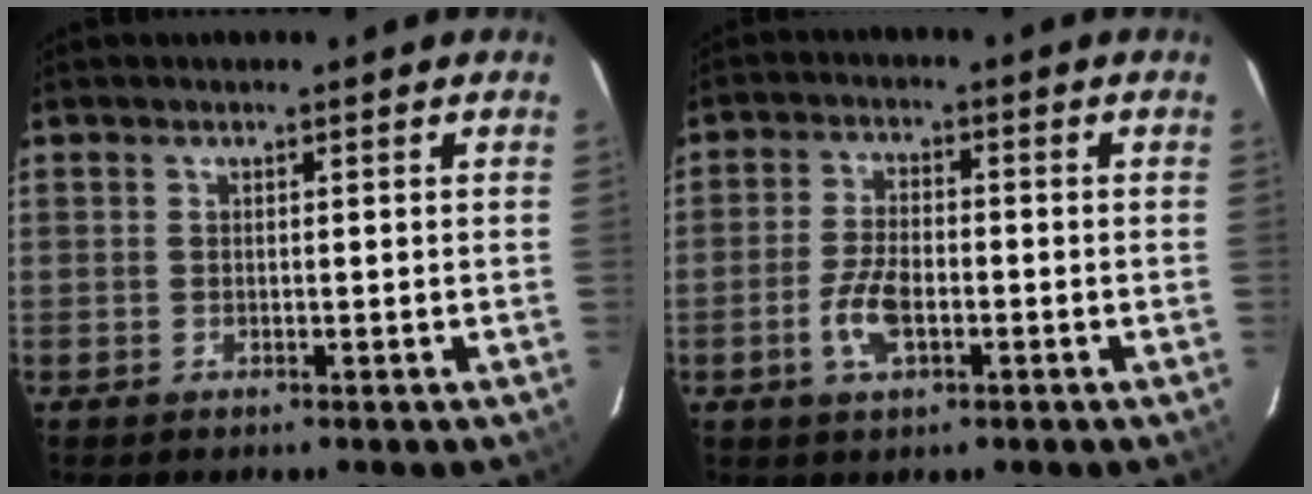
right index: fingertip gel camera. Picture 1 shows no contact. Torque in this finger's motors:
{"motor_torque": [0.32, -0.11, 0.24, 0.07]}